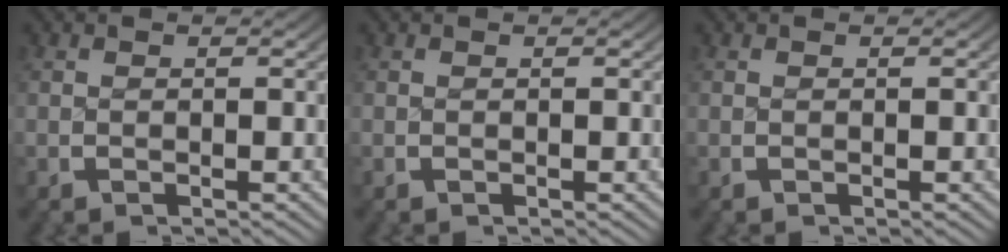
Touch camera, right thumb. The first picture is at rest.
{"total": 0.0}
{"total": 0.0}